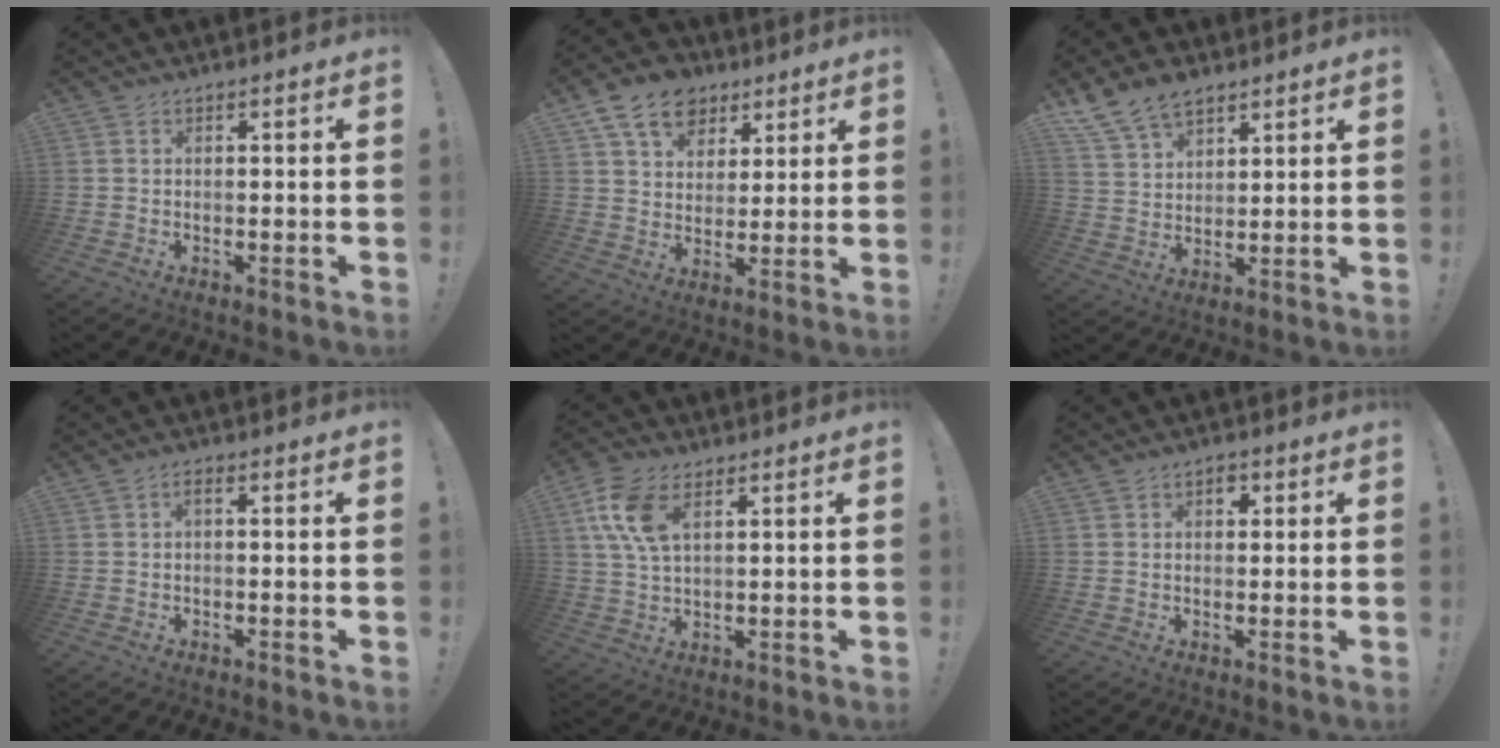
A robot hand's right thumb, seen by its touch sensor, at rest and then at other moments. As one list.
[{"total": 13.8, "force": [7.5, 9.9, 6.0], "torque": [-0.089, -0.038, 0.145]}, {"total": 10.7, "force": [8.0, 5.9, 4.1], "torque": [-0.081, -0.042, 0.158]}, {"total": 1.7, "force": [-0.5, 0.3, 1.6], "torque": [-0.031, 0.007, -0.010]}, {"total": 10.3, "force": [4.2, 5.4, 7.7], "torque": [-0.162, -0.006, 0.079]}, {"total": 2.4, "force": [0.6, 1.8, 1.5], "torque": [-0.010, 0.000, 0.006]}]